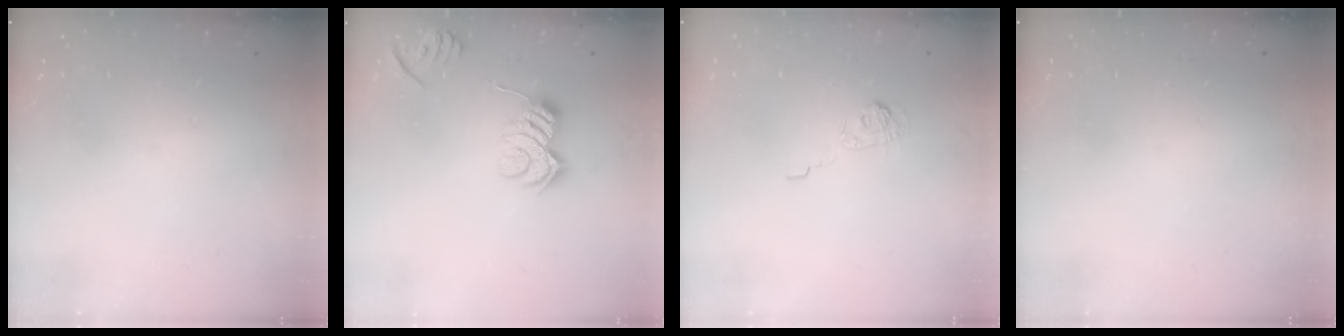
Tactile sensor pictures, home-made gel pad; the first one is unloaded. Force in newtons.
{"total": 10.7, "press": 10.7, "slide": 0.3}
{"total": 3.3, "press": 2.9, "slide": 1.6}
{"total": 0.0}